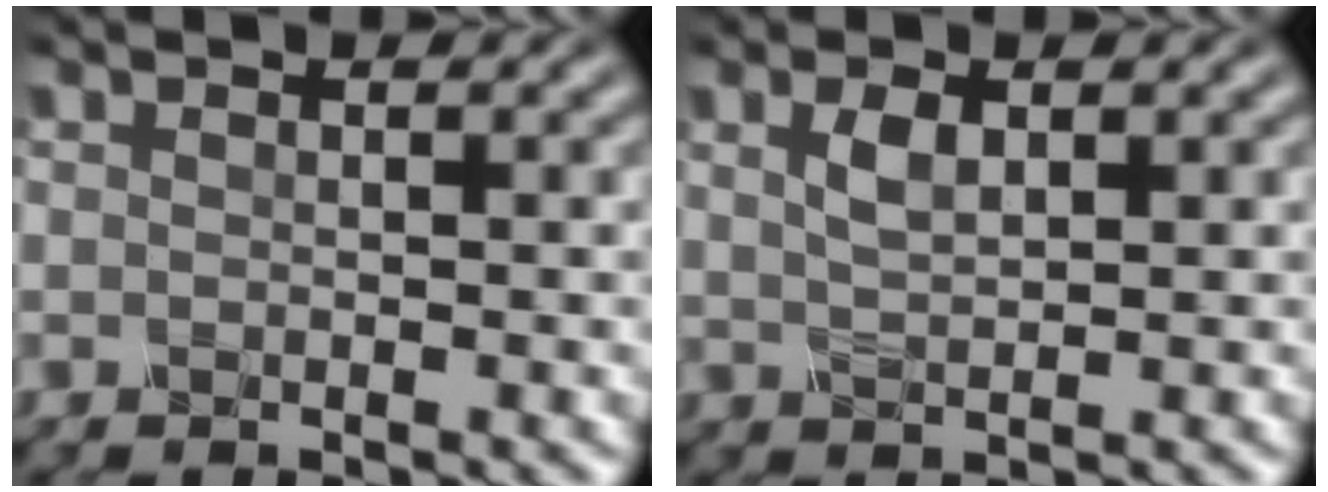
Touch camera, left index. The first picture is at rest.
{"total": 1.9, "force": [1.0, 0.6, 1.5], "torque": [-0.038, 0.005, 0.023]}